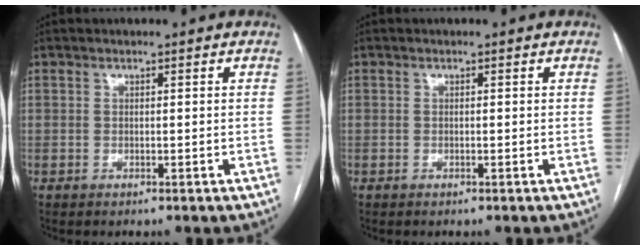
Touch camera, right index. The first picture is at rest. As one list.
[{"total": 0.0}]